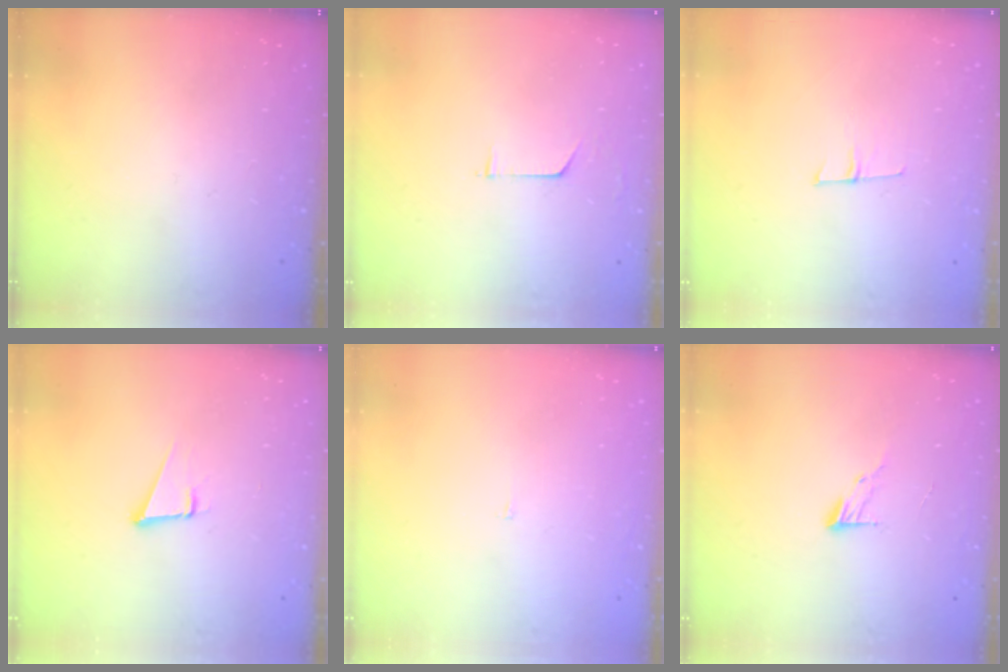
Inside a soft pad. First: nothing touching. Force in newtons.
{"total": 3.7, "press": 3.6, "slide": 0.4}
{"total": 4.4, "press": 4.3, "slide": 1.0}
{"total": 4.3, "press": 3.4, "slide": 2.6}
{"total": 2.2, "press": 2.2, "slide": 0.2}
{"total": 4.6, "press": 4.5, "slide": 0.5}